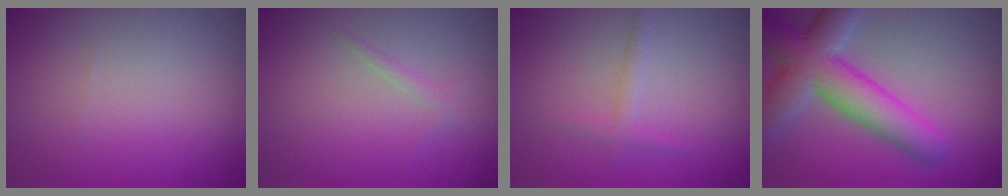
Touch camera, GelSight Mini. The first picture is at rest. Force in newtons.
{"total": 0.9, "press": 0.9, "slide": 0.0}
{"total": 1.4, "press": 1.4, "slide": 0.1}
{"total": 8.2, "press": 8.2, "slide": 0.6}